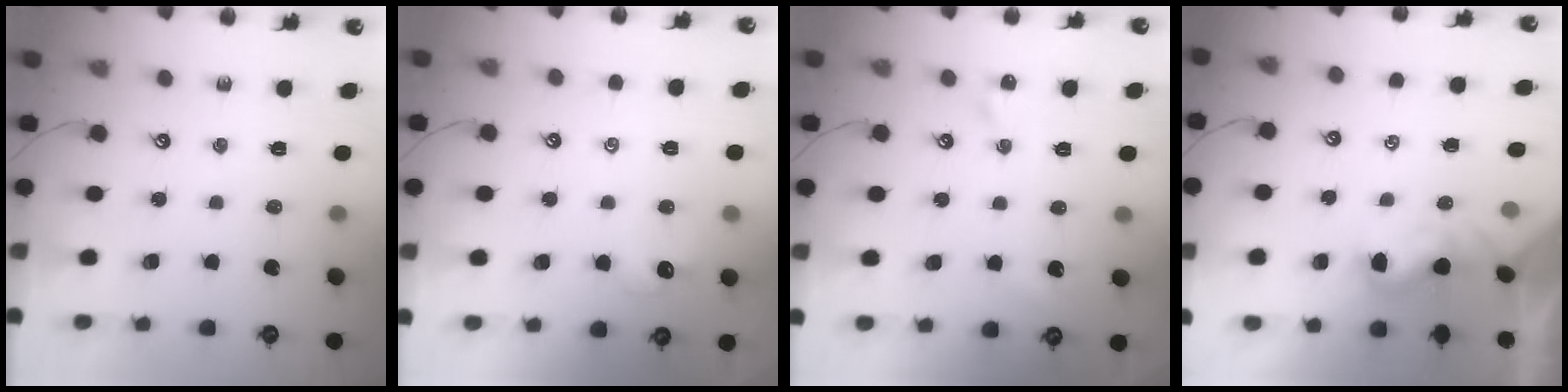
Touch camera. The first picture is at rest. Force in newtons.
{"total": 0.8, "press": 0.6, "slide": 0.6}
{"total": 3.5, "press": 3.5, "slide": 0.6}
{"total": 1.5, "press": 1.4, "slide": 0.5}